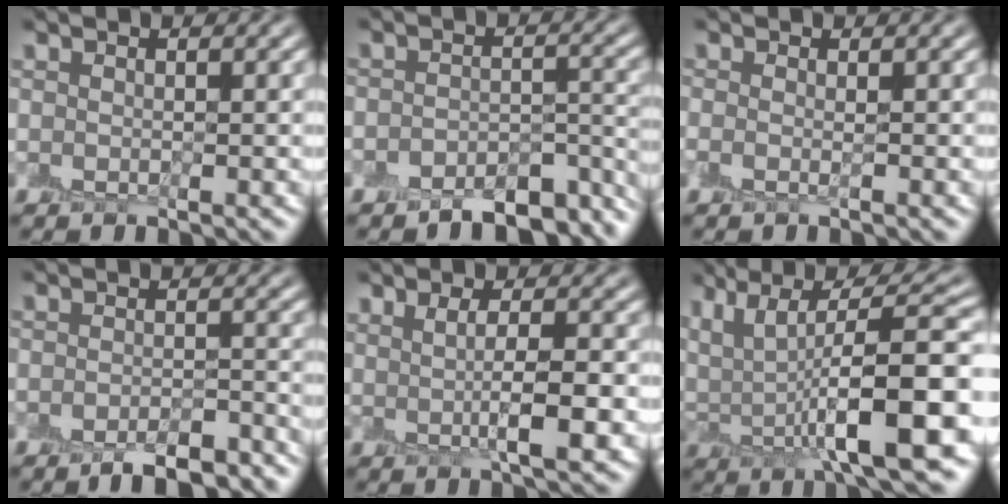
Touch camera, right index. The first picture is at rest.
{"total": 5.9, "force": [-4.9, 2.1, 2.5], "torque": [-0.031, -0.004, -0.073]}
{"total": 0.6, "force": [-0.5, 0.0, 0.4], "torque": [-0.010, -0.007, -0.011]}
{"total": 4.6, "force": [-3.8, 1.2, 2.3], "torque": [-0.032, -0.004, -0.056]}
{"total": 3.9, "force": [-0.2, 1.1, 3.7], "torque": [-0.057, 0.000, 0.000]}
{"total": 12.0, "force": [0.5, 3.6, 11.4], "torque": [-0.177, 0.013, 0.007]}